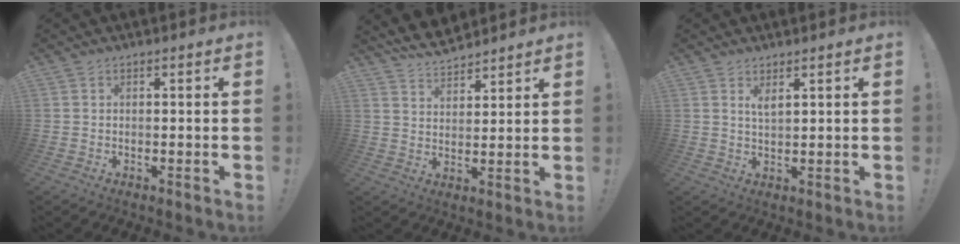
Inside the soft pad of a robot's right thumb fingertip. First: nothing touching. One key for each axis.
{"total": 7.4, "fx": 6.8, "fy": 2.5, "fz": 1.7, "tx": -0.046, "ty": -0.040, "tz": 0.129}
{"total": 2.9, "fx": 2.2, "fy": 0.7, "fz": 1.7, "tx": -0.023, "ty": -0.009, "tz": 0.034}